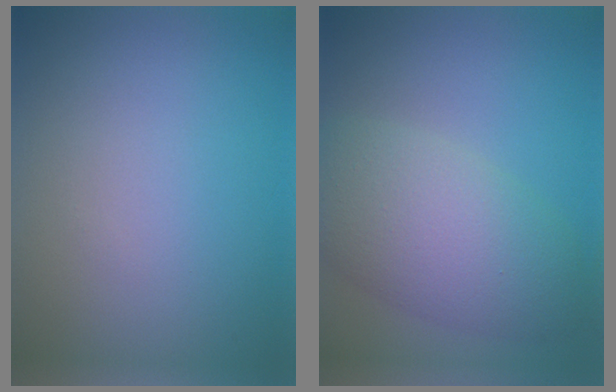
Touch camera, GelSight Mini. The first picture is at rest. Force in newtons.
{"total": 7.0, "press": 7.0, "slide": 0.3}